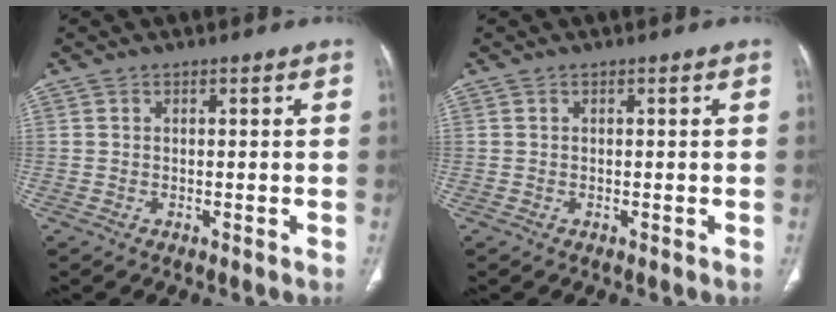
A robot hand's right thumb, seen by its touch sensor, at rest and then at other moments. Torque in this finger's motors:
{"motor_torque": [0.01, 0.00, -0.07, -0.02, 0.02]}